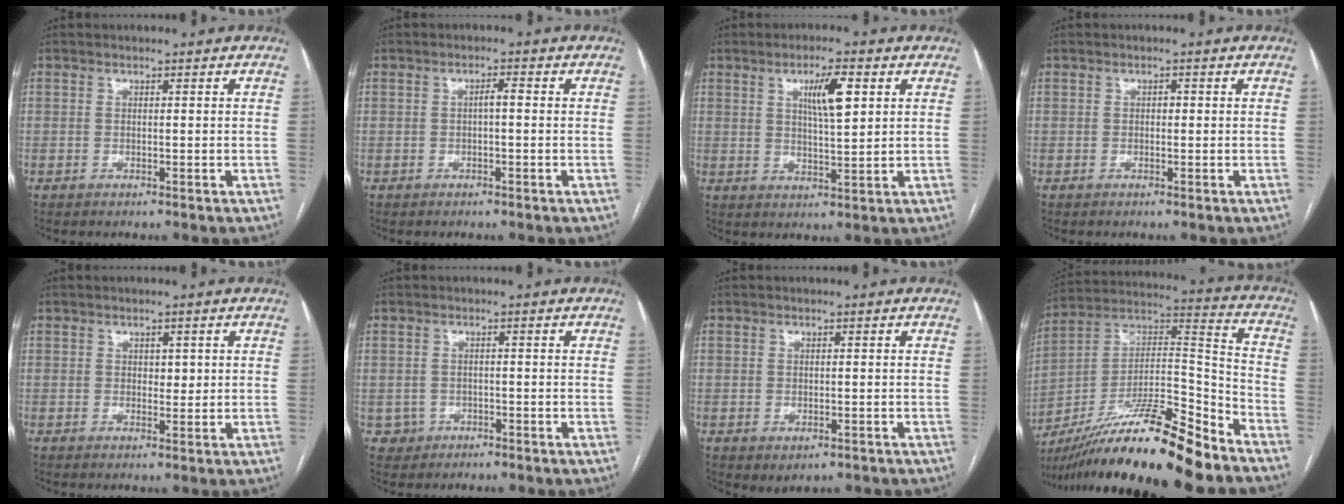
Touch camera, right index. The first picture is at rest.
{"total": 1.6, "force": [-0.1, 0.4, 1.5], "torque": [-0.027, 0.005, 0.000]}
{"total": 6.7, "force": [2.5, 1.2, 6.0], "torque": [-0.106, 0.004, 0.045]}
{"total": 0.7, "force": [0.0, 0.4, 0.6], "torque": [-0.009, 0.003, 0.001]}
{"total": 1.9, "force": [0.5, 1.2, 1.3], "torque": [-0.015, 0.000, 0.009]}
{"total": 2.3, "force": [-1.0, 2.0, 0.0], "torque": [0.003, 0.010, -0.010]}
{"total": 2.4, "force": [-1.0, 1.4, 1.6], "torque": [-0.025, -0.003, 0.001]}
{"total": 23.6, "force": [-17.8, 2.3, 15.3], "torque": [-0.260, 0.002, -0.309]}